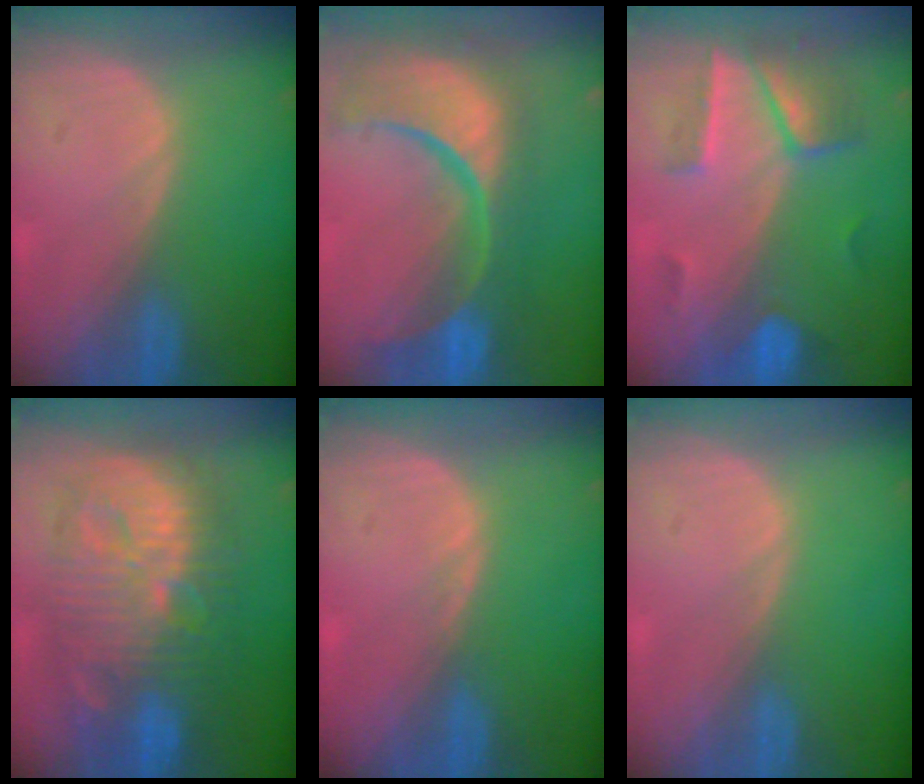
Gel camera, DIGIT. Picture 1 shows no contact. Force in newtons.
{"total": 14.9, "press": 11.8, "slide": 9.1}
{"total": 6.6, "press": 6.4, "slide": 1.6}
{"total": 13.7, "press": 13.7, "slide": 1.1}
{"total": 0.5, "press": 0.5, "slide": 0.2}
{"total": 0.0}